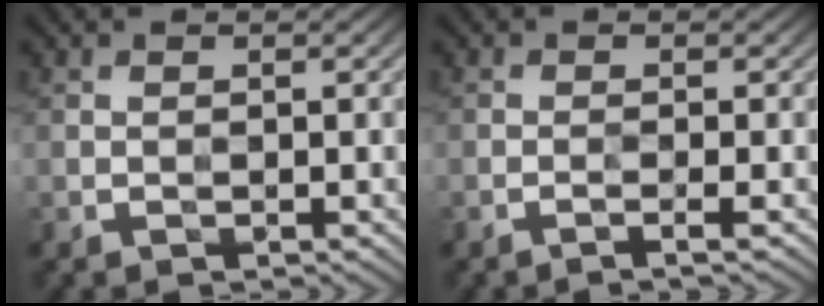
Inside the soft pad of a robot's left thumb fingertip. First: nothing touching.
{"total": 1.3, "force": [-0.7, 0.1, 1.1], "torque": [-0.015, 0.004, -0.022]}